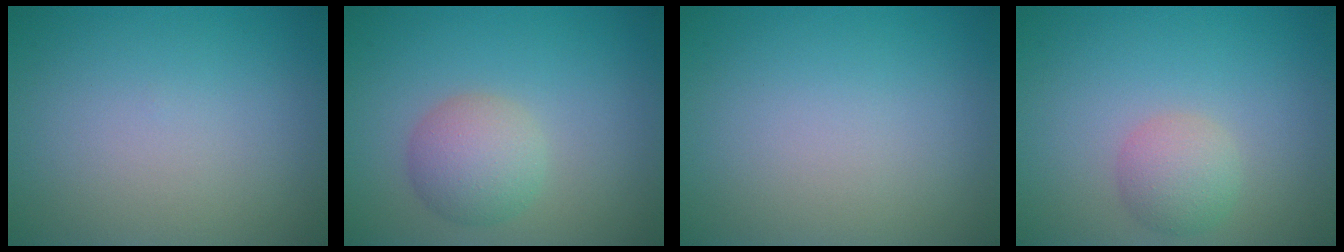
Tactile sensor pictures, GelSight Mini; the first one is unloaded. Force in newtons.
{"total": 3.5, "press": 3.5, "slide": 0.1}
{"total": 0.0}
{"total": 2.6, "press": 2.6, "slide": 0.1}